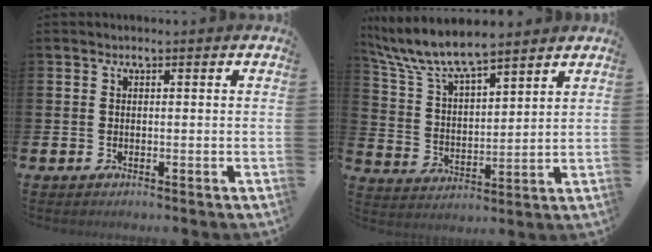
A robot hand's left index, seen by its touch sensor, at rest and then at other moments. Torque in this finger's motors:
{"motor_torque": [2.14, 0.00, 0.53, 0.21]}